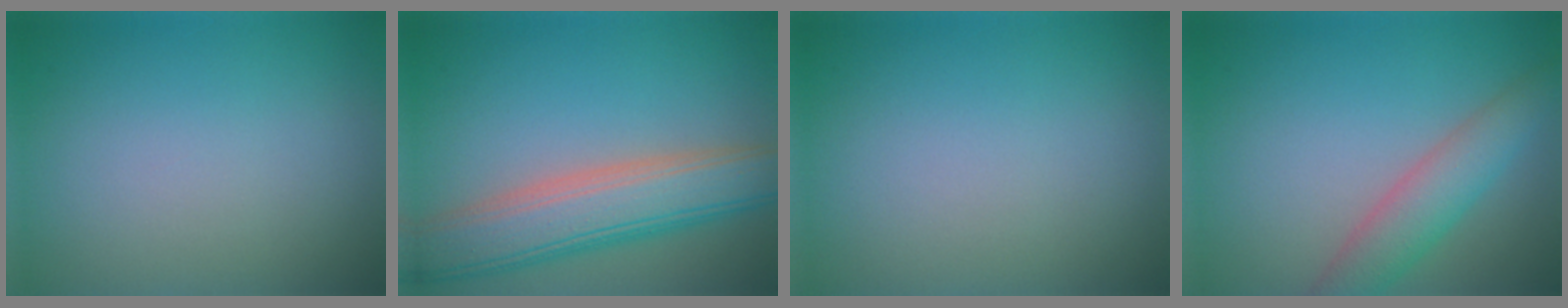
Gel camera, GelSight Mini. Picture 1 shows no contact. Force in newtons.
{"total": 7.6, "press": 7.6, "slide": 0.4}
{"total": 0.0}
{"total": 4.1, "press": 4.1, "slide": 0.2}